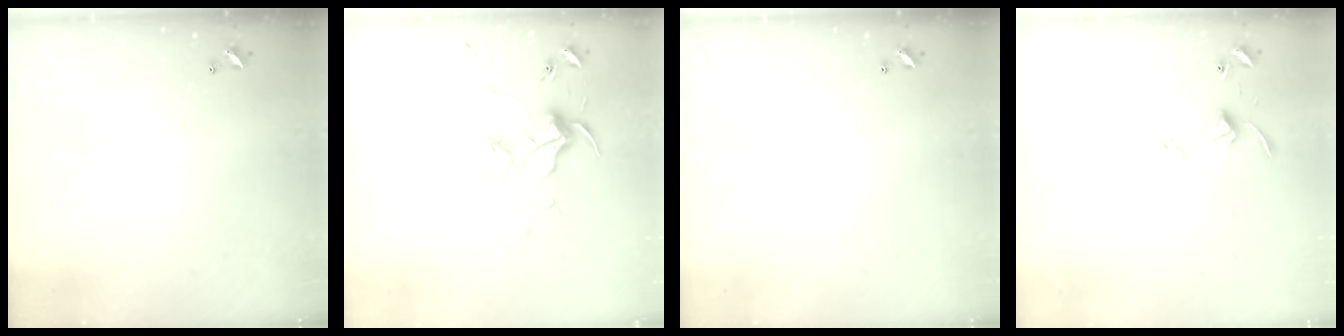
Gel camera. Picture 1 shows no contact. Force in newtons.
{"total": 1.9, "press": 1.7, "slide": 0.7}
{"total": 0.0}
{"total": 4.2, "press": 4.2, "slide": 0.5}